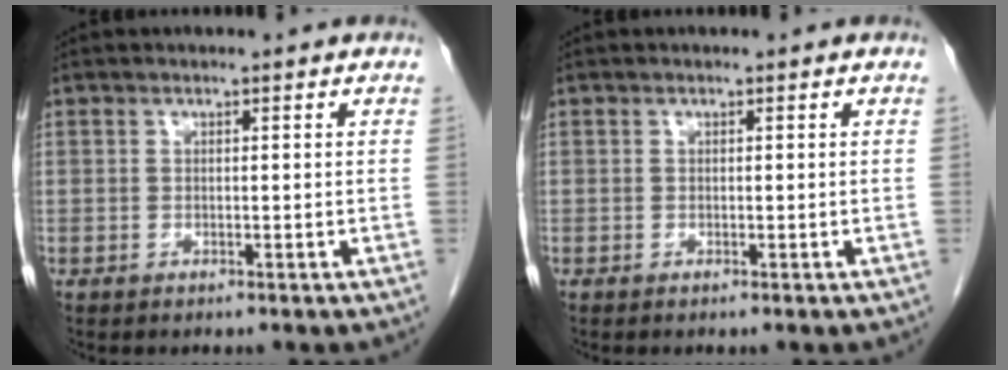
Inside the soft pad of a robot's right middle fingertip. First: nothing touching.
{"total": 0.0}